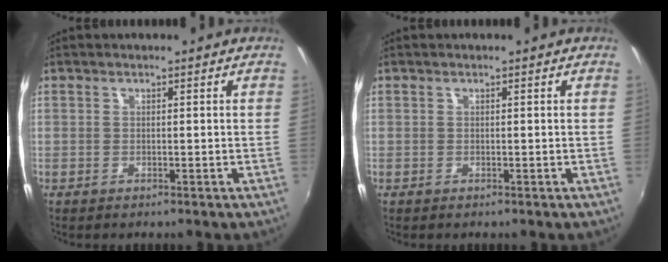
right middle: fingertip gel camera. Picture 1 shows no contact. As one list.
[{"total": 0.0}]